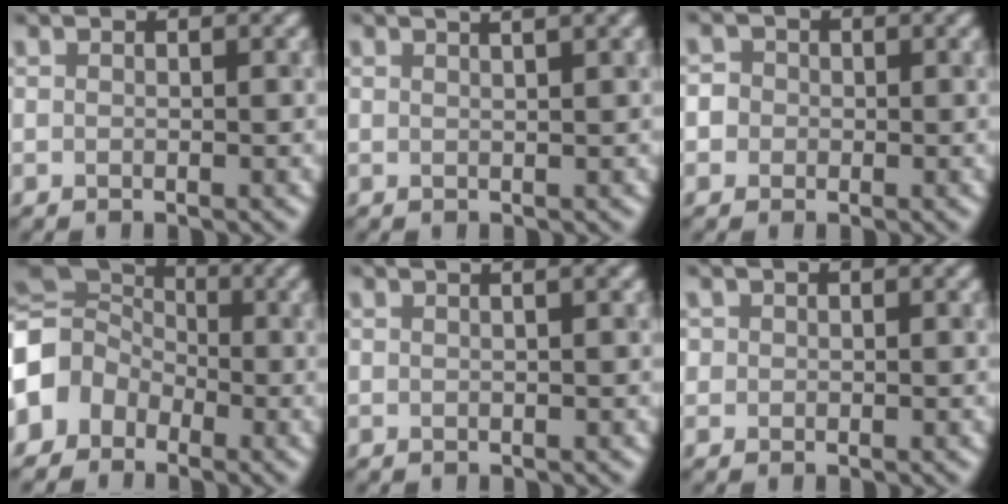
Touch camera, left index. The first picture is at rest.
{"total": 4.3, "force": [2.5, 1.5, 3.1], "torque": [-0.019, 0.029, 0.011]}
{"total": 3.4, "force": [-0.2, 3.3, 0.9], "torque": [0.012, 0.025, -0.032]}
{"total": 8.1, "force": [-1.9, 7.1, 3.4], "torque": [-0.063, 0.002, -0.059]}
{"total": 1.8, "force": [0.8, 0.6, 1.5], "torque": [-0.008, 0.009, -0.002]}
{"total": 0.6, "force": [0.1, 0.6, -0.1], "torque": [0.007, -0.001, -0.001]}